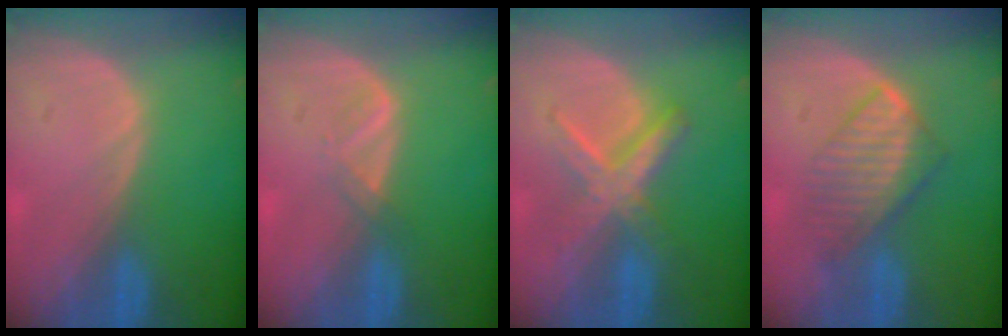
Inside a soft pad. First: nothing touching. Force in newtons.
{"total": 1.8, "press": 1.7, "slide": 0.3}
{"total": 5.9, "press": 5.9, "slide": 0.2}
{"total": 6.7, "press": 6.4, "slide": 1.8}